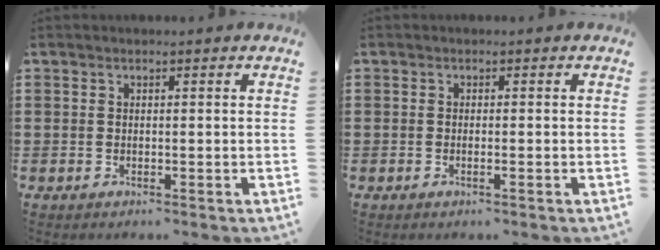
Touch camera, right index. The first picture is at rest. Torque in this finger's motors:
{"motor_torque": [-0.45, 0.47, -0.01, -0.01]}